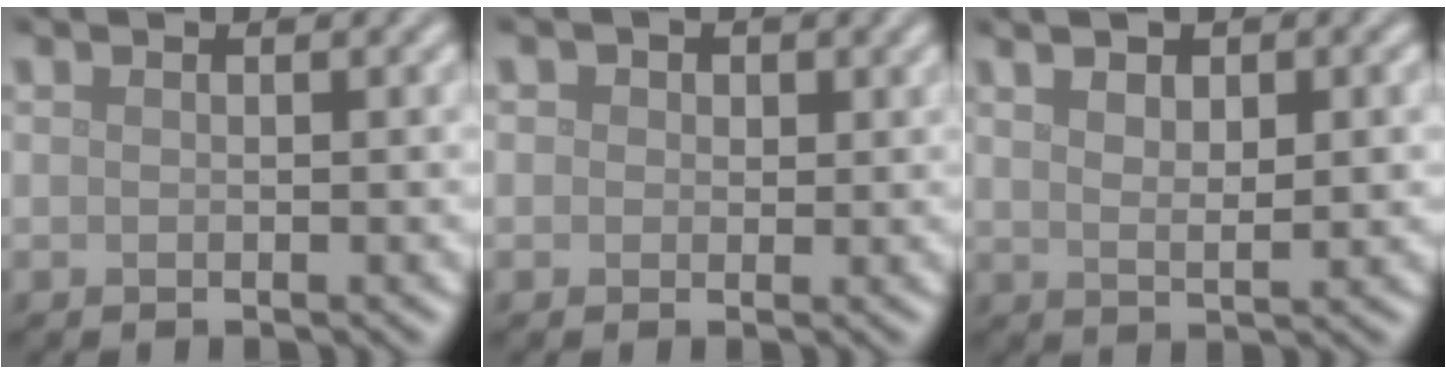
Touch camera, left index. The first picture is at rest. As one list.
[{"total": 1.9, "force": [0.8, 1.5, 0.8], "torque": [-0.009, 0.006, -0.003]}, {"total": 5.2, "force": [2.2, 2.3, 4.2], "torque": [-0.049, 0.016, 0.021]}]